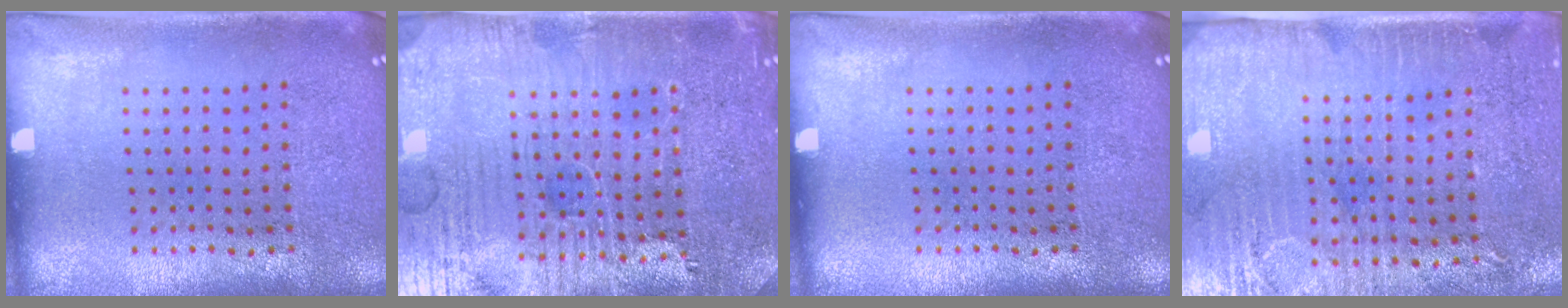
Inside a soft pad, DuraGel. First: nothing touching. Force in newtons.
{"total": 5.0, "press": 4.8, "slide": 1.6}
{"total": 0.0}
{"total": 3.1, "press": 2.6, "slide": 1.6}